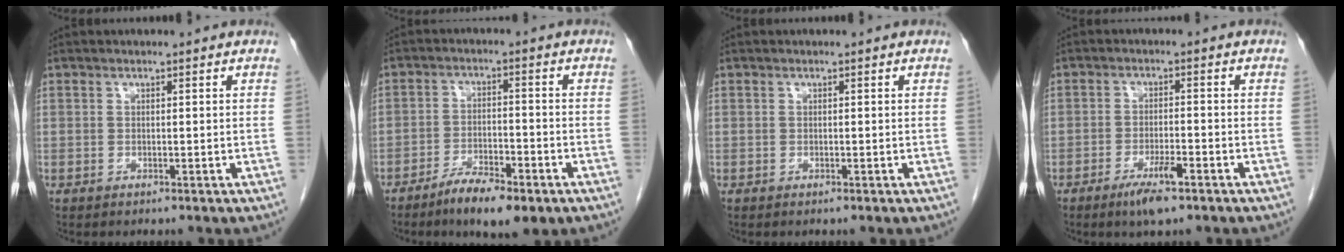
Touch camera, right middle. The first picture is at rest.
{"total": 7.9, "force": [-5.3, 1.9, 5.6], "torque": [-0.094, -0.007, -0.084]}
{"total": 0.0}
{"total": 4.8, "force": [-3.1, 0.8, 3.6], "torque": [-0.070, -0.005, -0.052]}